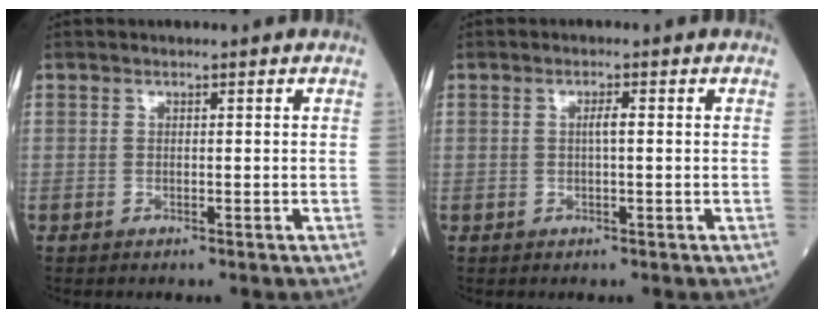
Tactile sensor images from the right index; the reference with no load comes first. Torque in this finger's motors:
{"motor_torque": [0.11, -0.02, 0.01, 0.04]}